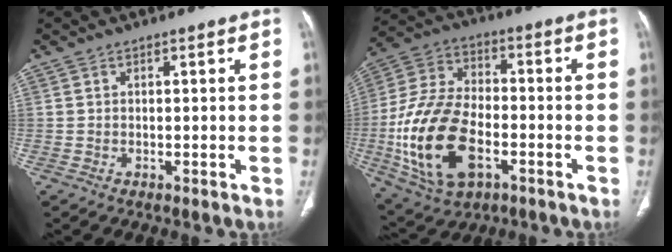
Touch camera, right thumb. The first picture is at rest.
{"total": 20.0, "force": [-5.6, 11.6, 15.4], "torque": [-0.303, 0.017, -0.096]}